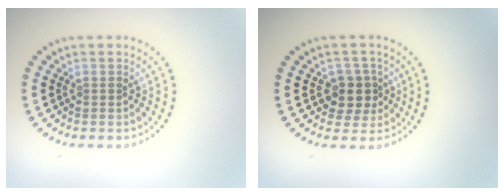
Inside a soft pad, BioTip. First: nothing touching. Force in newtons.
{"total": 2.6, "press": 2.4, "slide": 1.1}